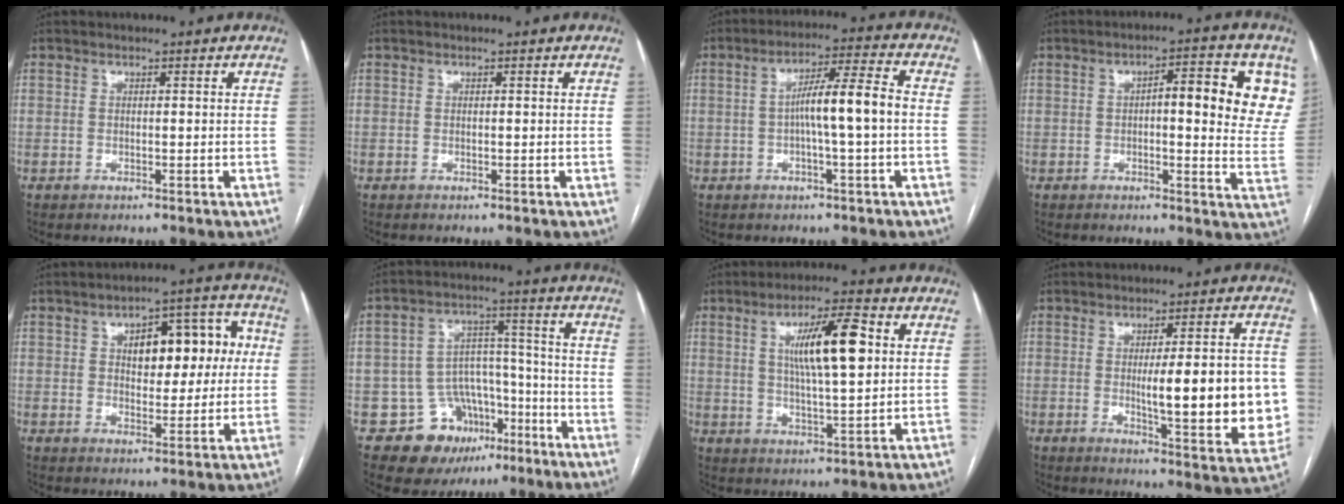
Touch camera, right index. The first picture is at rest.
{"total": 0.0}
{"total": 8.5, "force": [-0.6, 0.1, 8.5], "torque": [-0.145, 0.019, -0.013]}
{"total": 12.8, "force": [3.9, 3.1, 11.8], "torque": [-0.132, 0.009, 0.040]}
{"total": 11.2, "force": [2.0, 5.4, 9.6], "torque": [-0.117, 0.039, 0.035]}
{"total": 11.2, "force": [-6.2, 8.7, 3.3], "torque": [-0.034, 0.056, -0.084]}
{"total": 11.1, "force": [2.7, 1.7, 10.6], "torque": [-0.181, 0.008, 0.047]}
{"total": 15.5, "force": [-0.8, 3.2, 15.1], "torque": [-0.192, -0.005, -0.001]}